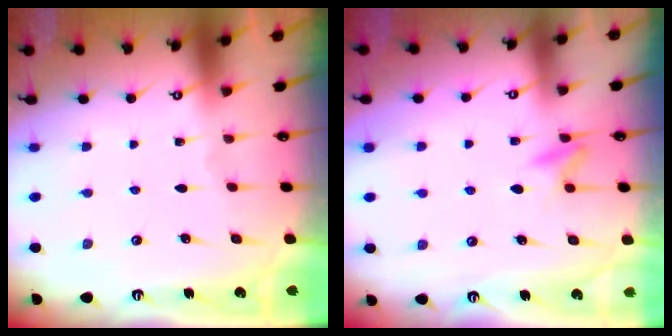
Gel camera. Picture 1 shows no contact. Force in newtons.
{"total": 5.7, "press": 5.6, "slide": 0.7}